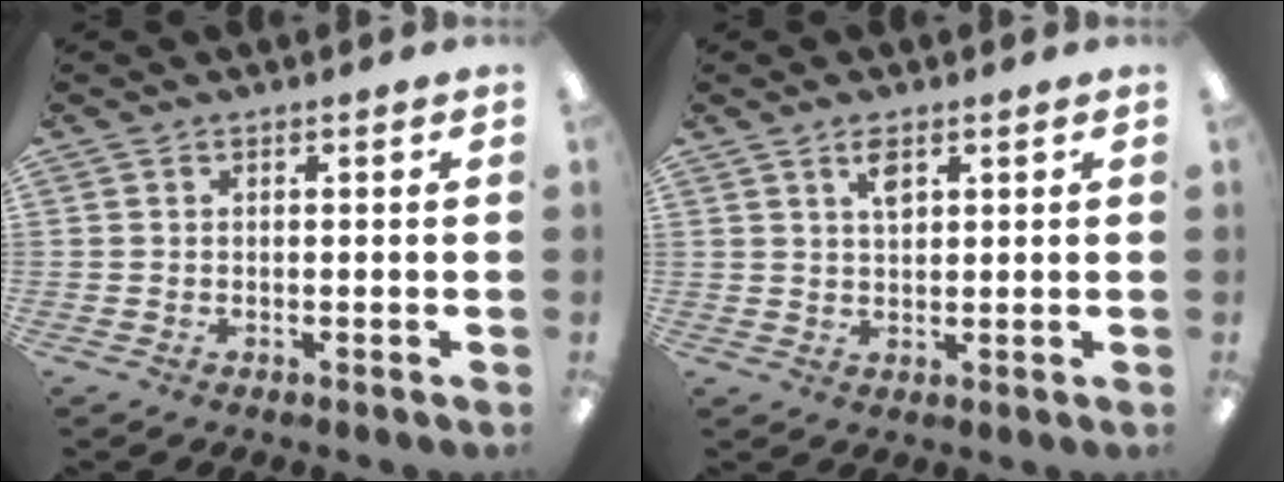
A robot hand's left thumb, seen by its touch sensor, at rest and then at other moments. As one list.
[{"total": 3.7, "force": [2.2, 1.7, 2.5], "torque": [-0.038, -0.003, 0.036]}]